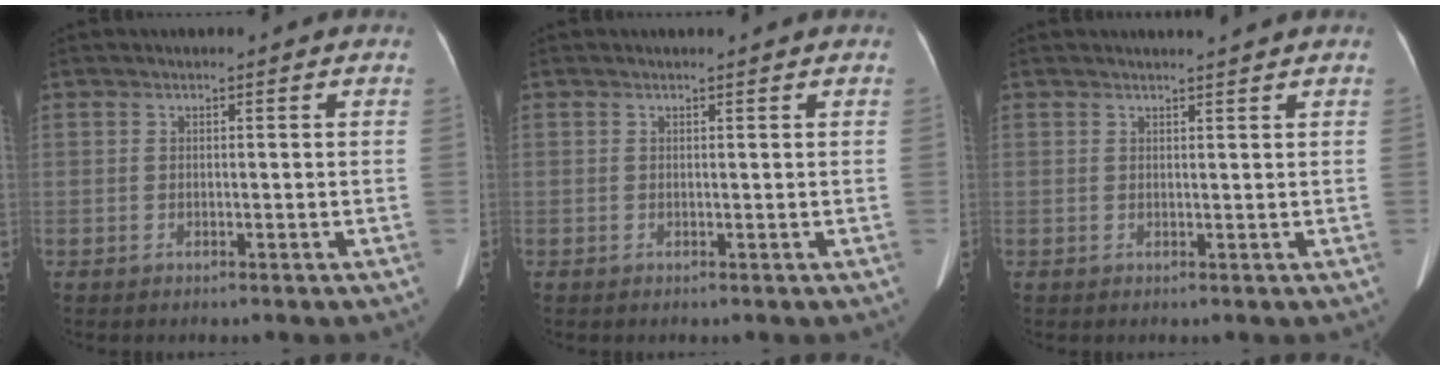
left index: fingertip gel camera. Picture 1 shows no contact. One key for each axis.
{"total": 0.6, "fx": 0.5, "fy": 0.3, "fz": 0.1, "tx": -0.006, "ty": 0.011, "tz": 0.009}
{"total": 2.1, "fx": 1.9, "fy": -0.3, "fz": 0.6, "tx": -0.006, "ty": 0.004, "tz": 0.028}